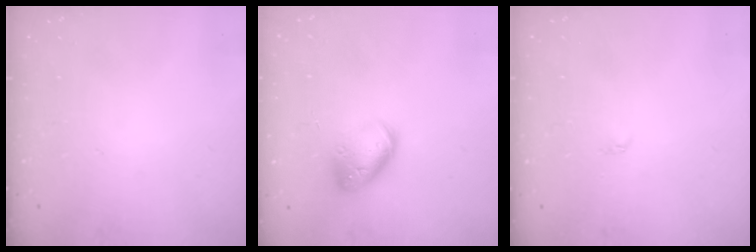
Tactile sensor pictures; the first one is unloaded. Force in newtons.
{"total": 14.0, "press": 13.8, "slide": 2.0}
{"total": 2.0, "press": 1.9, "slide": 0.4}